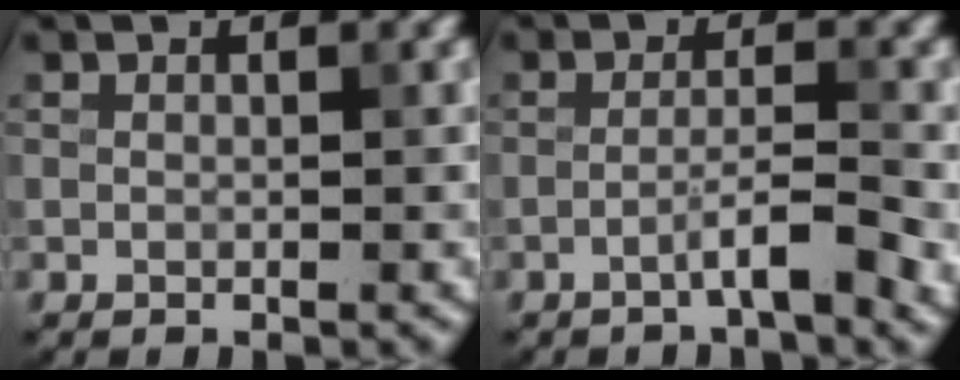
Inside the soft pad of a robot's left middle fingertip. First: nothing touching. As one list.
[{"total": 3.3, "force": [-1.6, 0.3, 2.9], "torque": [-0.047, 0.011, -0.034]}]